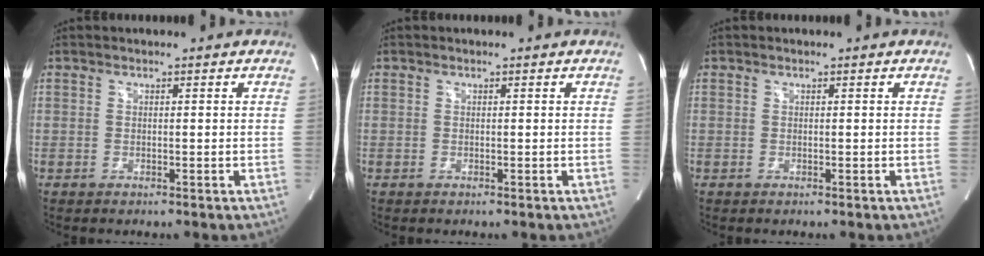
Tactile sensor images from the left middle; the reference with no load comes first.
{"total": 0.0}
{"total": 0.0}